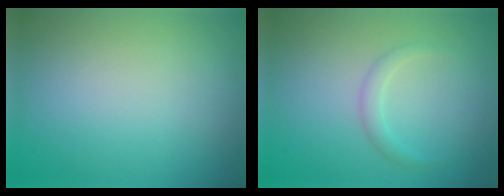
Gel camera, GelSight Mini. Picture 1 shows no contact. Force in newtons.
{"total": 1.2, "press": 1.2, "slide": 0.0}